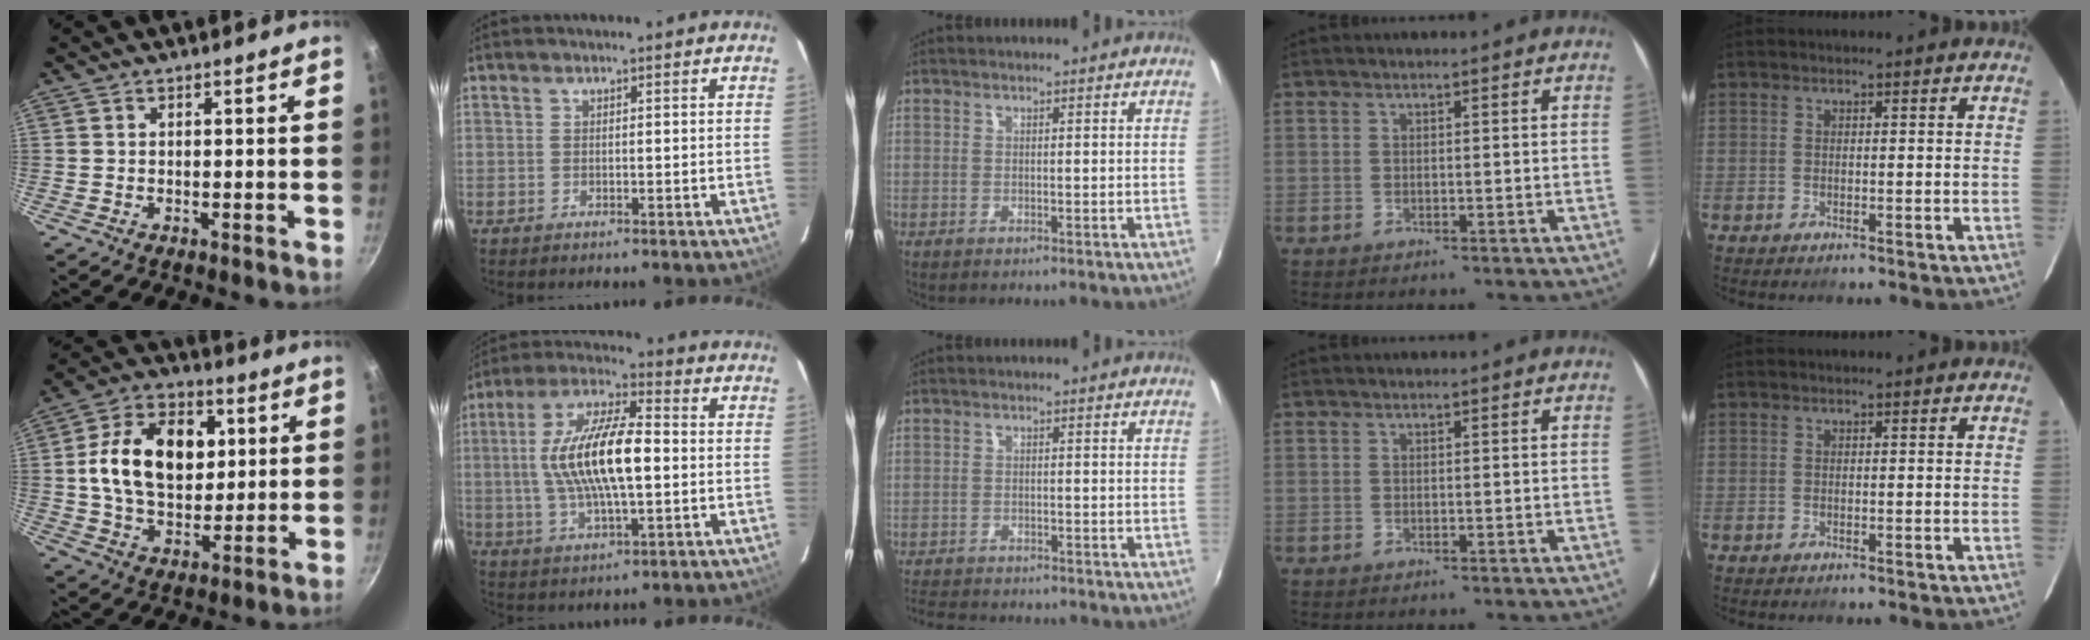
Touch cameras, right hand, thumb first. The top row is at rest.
{"thumb": {"total": 18.2, "force": [3.2, 12.4, 13.0], "torque": [-0.186, 0.008, 0.046]}, "index": {"total": 16.0, "force": [-0.1, 5.1, 15.2], "torque": [-0.295, 0.011, -0.003]}, "middle": {"total": 7.4, "force": [-6.8, 1.7, 2.2], "torque": [-0.065, -0.014, -0.108]}}